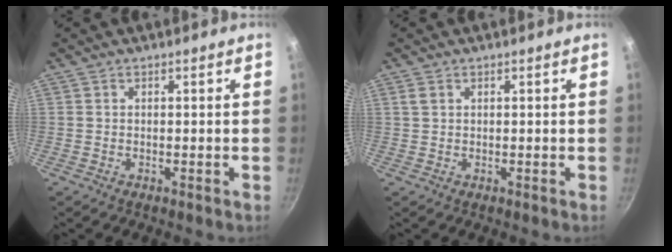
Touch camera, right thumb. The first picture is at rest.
{"total": 1.3, "force": [0.6, 0.9, 0.8], "torque": [-0.015, 0.002, 0.011]}